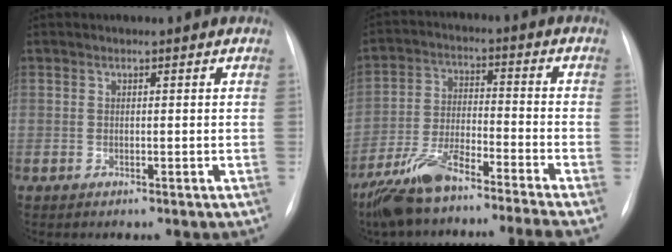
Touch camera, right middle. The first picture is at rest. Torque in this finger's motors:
{"motor_torque": [-0.05, -0.46, 0.37, 0.09]}